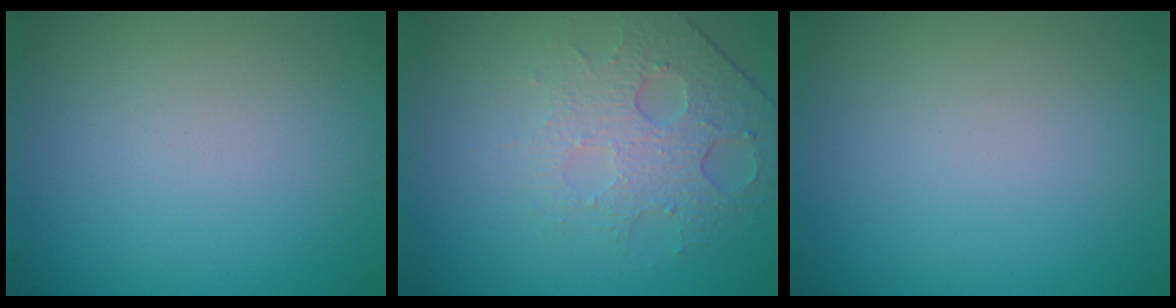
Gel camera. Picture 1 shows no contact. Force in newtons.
{"total": 4.9, "press": 3.2, "slide": 3.6}
{"total": 0.0}